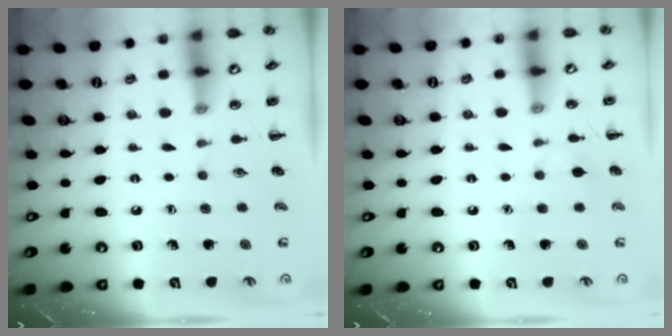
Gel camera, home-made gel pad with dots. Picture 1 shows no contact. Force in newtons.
{"total": 3.0, "press": 2.9, "slide": 1.0}